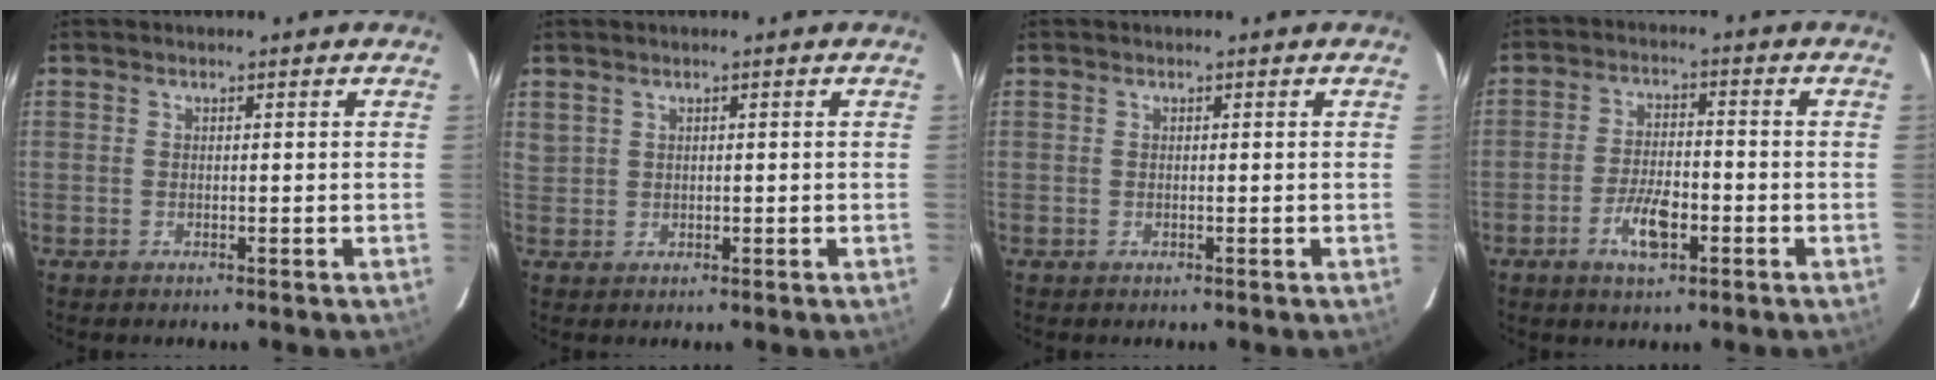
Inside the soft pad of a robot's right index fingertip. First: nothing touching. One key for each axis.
{"total": 1.5, "fx": 0.9, "fy": 1.0, "fz": 0.5, "tx": -0.010, "ty": 0.005, "tz": 0.024}
{"total": 0.0}
{"total": 6.3, "fx": -2.7, "fy": 2.2, "fz": 5.3, "tx": -0.101, "ty": -0.001, "tz": -0.047}